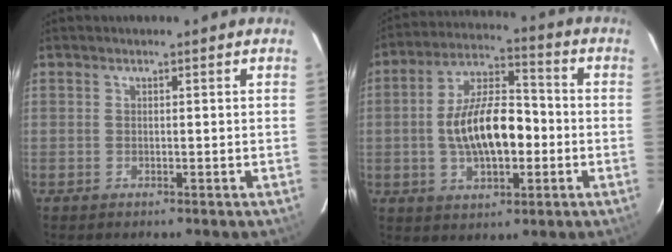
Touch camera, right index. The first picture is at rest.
{"total": 14.0, "force": [-1.9, 6.6, 12.2], "torque": [-0.226, 0.016, -0.029]}